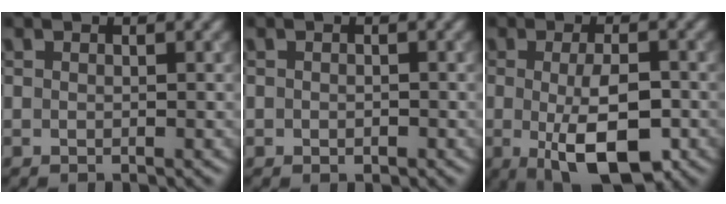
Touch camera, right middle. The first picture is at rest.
{"total": 0.6, "force": [-0.1, 0.5, 0.3], "torque": [-0.002, -0.004, -0.002]}
{"total": 6.8, "force": [-1.7, 2.3, 6.1], "torque": [-0.101, -0.009, -0.025]}